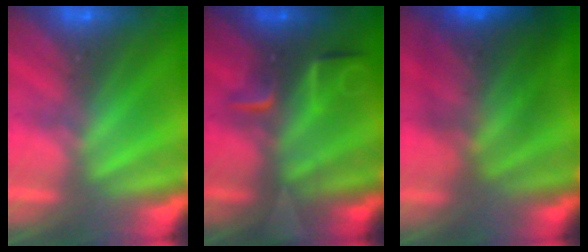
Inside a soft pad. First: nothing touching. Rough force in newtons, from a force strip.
{"total": 2.2}
{"total": 7.5}